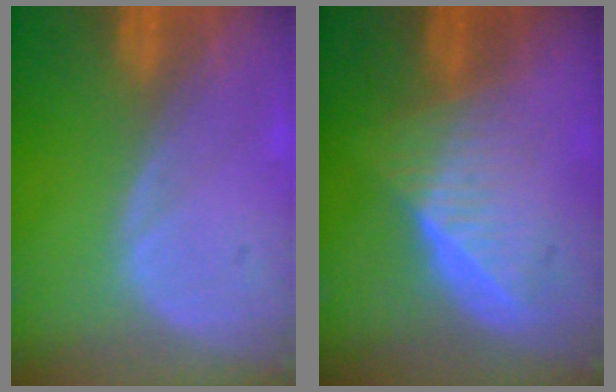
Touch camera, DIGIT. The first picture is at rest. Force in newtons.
{"total": 6.5, "press": 5.9, "slide": 2.6}